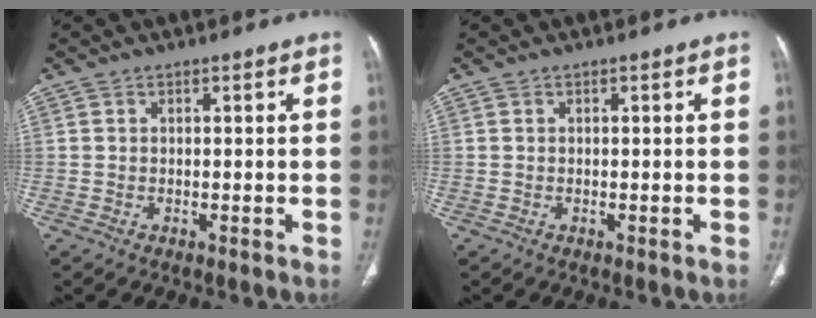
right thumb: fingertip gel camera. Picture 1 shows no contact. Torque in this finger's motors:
{"motor_torque": [-0.02, -0.03, -0.05, -0.01, 0.01]}